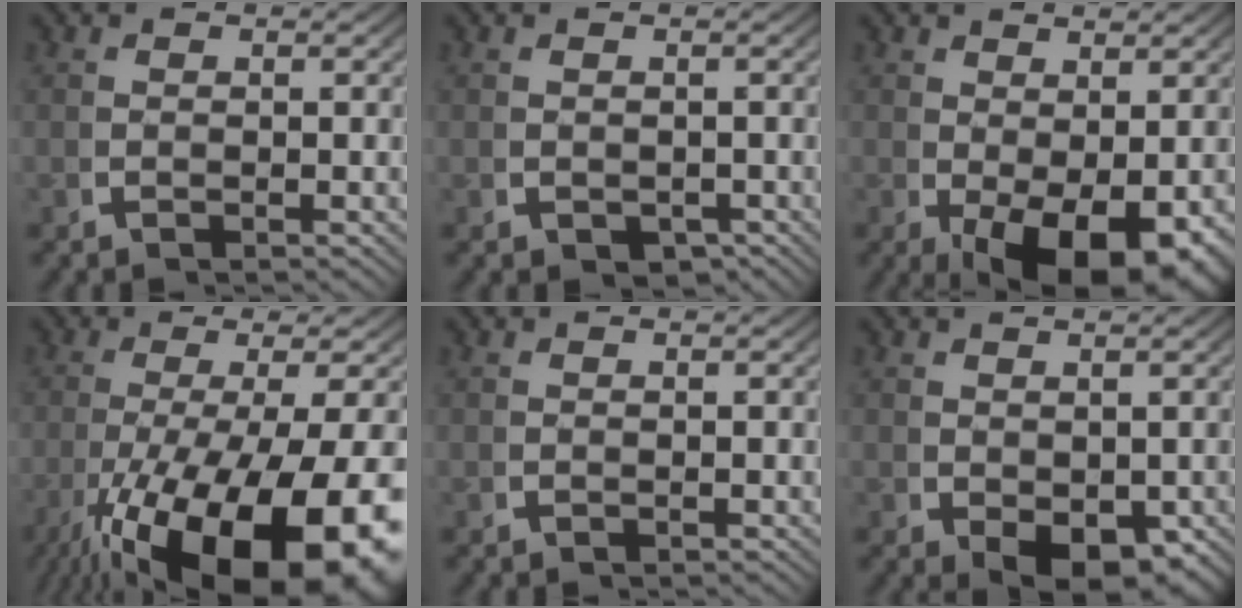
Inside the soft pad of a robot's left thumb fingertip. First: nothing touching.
{"total": 1.2, "force": [-0.7, 1.0, 0.1], "torque": [0.000, -0.013, -0.004]}
{"total": 7.1, "force": [-2.2, 4.0, 5.5], "torque": [-0.092, -0.052, -0.003]}
{"total": 15.9, "force": [-6.1, 8.4, 12.1], "torque": [-0.234, -0.072, -0.046]}
{"total": 0.0}
{"total": 3.3, "force": [-0.7, 2.1, 2.4], "torque": [-0.040, -0.031, 0.010]}